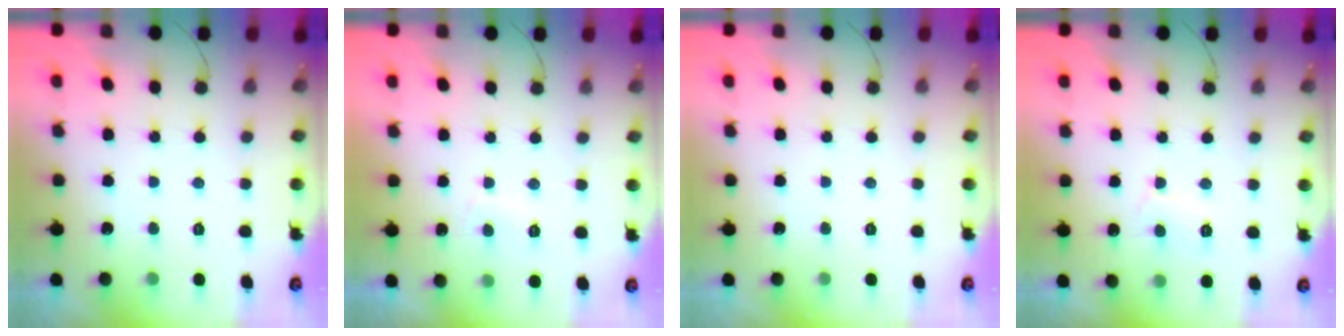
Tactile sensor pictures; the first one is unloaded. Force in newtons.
{"total": 3.4, "press": 3.4, "slide": 0.5}
{"total": 0.0}
{"total": 5.5, "press": 5.5, "slide": 0.4}